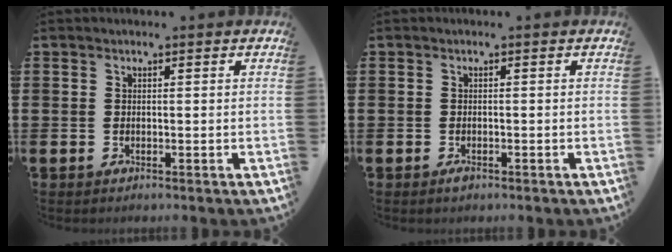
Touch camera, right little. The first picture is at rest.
{"total": 0.7, "force": [-0.3, 0.4, 0.5], "torque": [-0.010, 0.001, -0.007]}